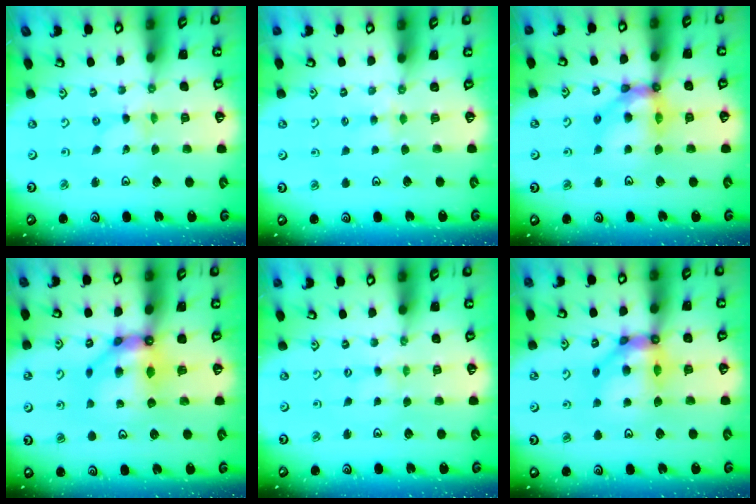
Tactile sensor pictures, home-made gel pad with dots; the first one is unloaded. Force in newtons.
{"total": 2.8, "press": 2.7, "slide": 0.6}
{"total": 11.9, "press": 11.8, "slide": 1.4}
{"total": 9.5, "press": 9.4, "slide": 1.1}
{"total": 0.0}
{"total": 11.7, "press": 11.4, "slide": 2.5}